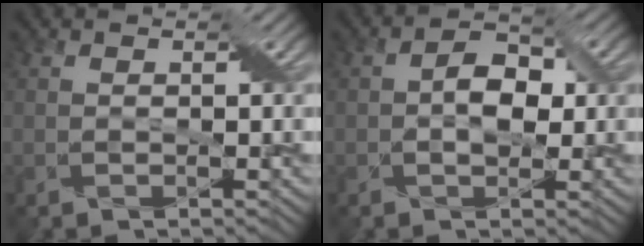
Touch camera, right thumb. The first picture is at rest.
{"total": 3.9, "force": [0.1, 2.6, 2.8], "torque": [-0.047, 0.002, -0.004]}